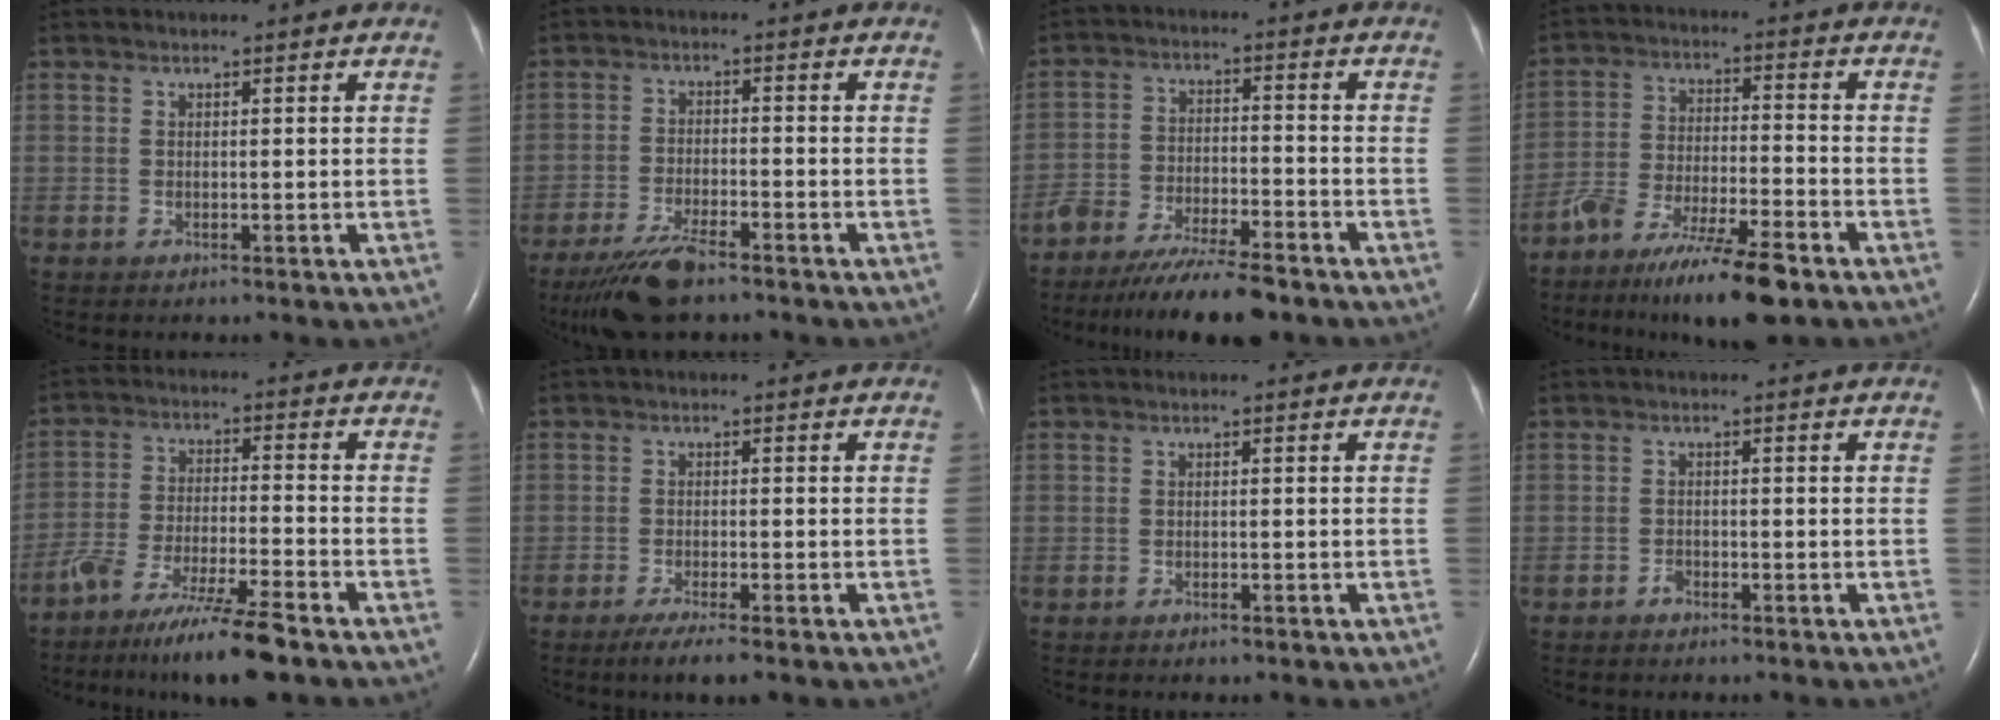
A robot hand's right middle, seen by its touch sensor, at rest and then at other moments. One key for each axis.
{"total": 8.0, "fx": -6.1, "fy": 1.3, "fz": 4.9, "tx": -0.098, "ty": -0.021, "tz": -0.112}
{"total": 11.3, "fx": -9.3, "fy": 1.8, "fz": 6.0, "tx": -0.093, "ty": -0.022, "tz": -0.155}
{"total": 12.4, "fx": -9.0, "fy": 1.6, "fz": 8.5, "tx": -0.150, "ty": -0.024, "tz": -0.156}
{"total": 11.2, "fx": -8.4, "fy": 0.2, "fz": 7.3, "tx": -0.129, "ty": -0.031, "tz": -0.149}
{"total": 4.4, "fx": -2.9, "fy": 0.3, "fz": 3.3, "tx": -0.060, "ty": -0.014, "tz": -0.045}
{"total": 0.5, "fx": -0.4, "fy": 0.1, "fz": 0.3, "tx": -0.013, "ty": -0.003, "tz": -0.003}
{"total": 1.0, "fx": -0.8, "fy": 0.5, "fz": 0.3, "tx": -0.005, "ty": 0.002, "tz": -0.014}